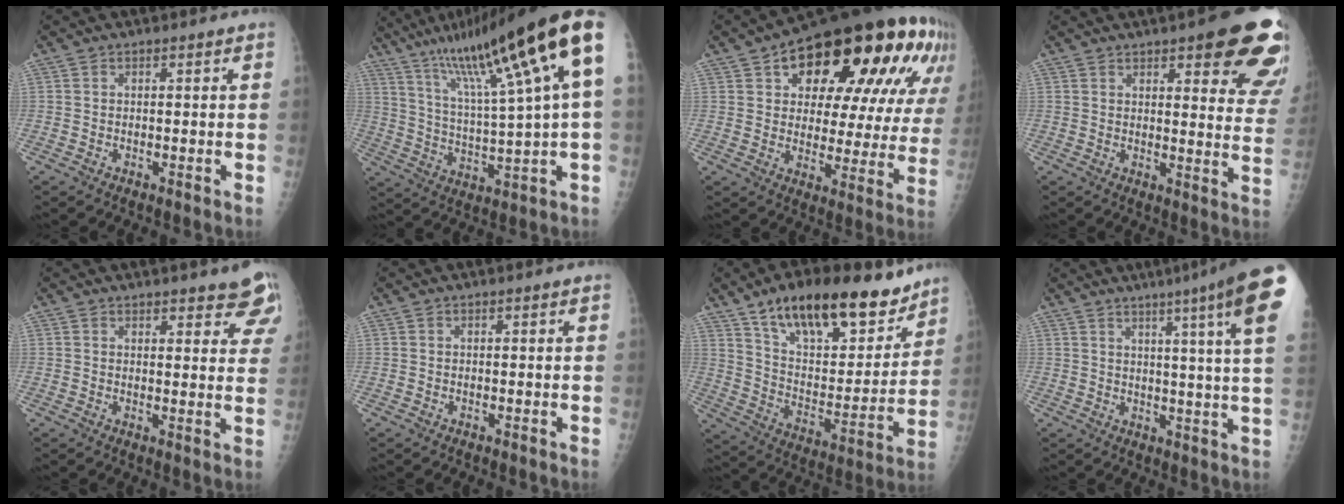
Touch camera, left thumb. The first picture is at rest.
{"total": 21.3, "force": [10.7, 0.8, 18.5], "torque": [-0.291, -0.015, 0.175]}
{"total": 29.7, "force": [14.0, 13.5, 22.5], "torque": [-0.273, 0.012, 0.196]}
{"total": 18.6, "force": [10.5, 5.2, 14.4], "torque": [-0.142, -0.041, 0.116]}
{"total": 9.4, "force": [7.0, 3.0, 5.5], "torque": [-0.033, -0.030, 0.075]}
{"total": 0.0}
{"total": 24.1, "force": [16.5, 10.0, 14.4], "torque": [-0.188, -0.060, 0.272]}
{"total": 17.9, "force": [10.0, -0.3, 14.9], "torque": [-0.192, -0.041, 0.105]}